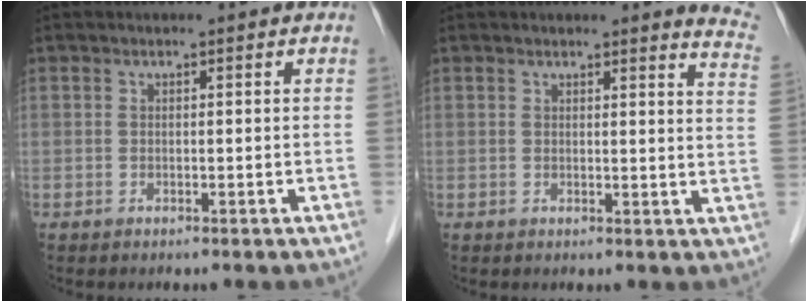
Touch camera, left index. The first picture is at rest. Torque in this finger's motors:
{"motor_torque": [0.99, -1.15, 0.29, 0.03]}